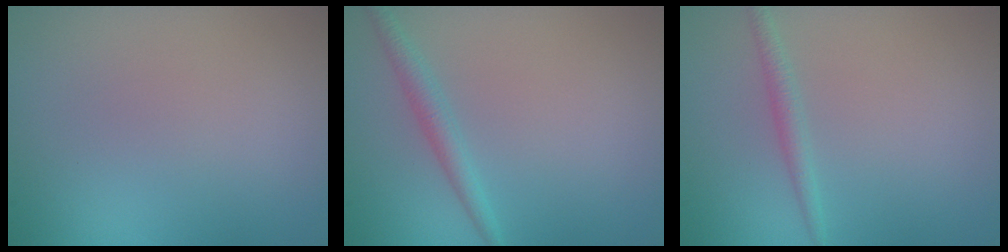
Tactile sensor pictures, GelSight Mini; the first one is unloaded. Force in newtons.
{"total": 1.8, "press": 1.8, "slide": 0.0}
{"total": 1.4, "press": 1.4, "slide": 0.1}